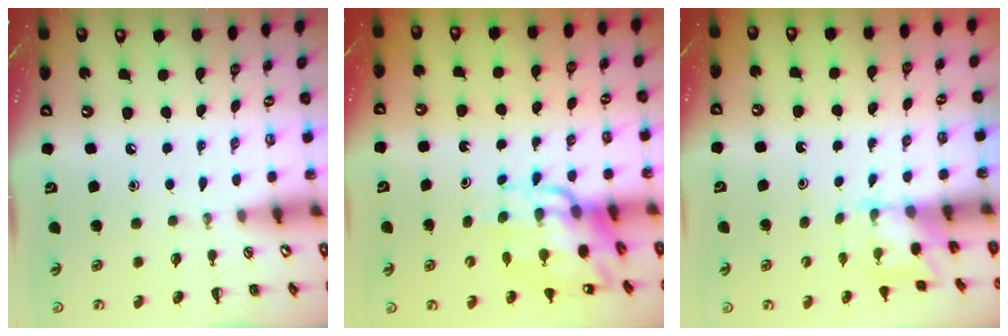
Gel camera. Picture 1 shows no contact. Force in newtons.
{"total": 13.4, "press": 12.8, "slide": 4.1}
{"total": 1.7, "press": 1.6, "slide": 0.6}